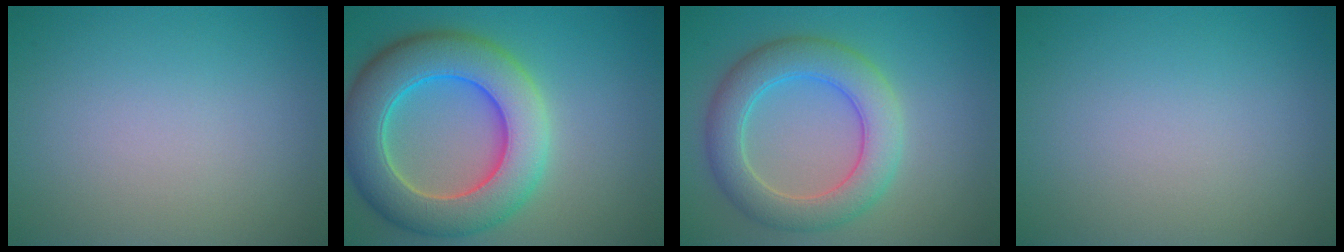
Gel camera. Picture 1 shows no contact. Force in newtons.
{"total": 9.8, "press": 9.8, "slide": 0.7}
{"total": 5.9, "press": 5.9, "slide": 0.3}
{"total": 0.0}